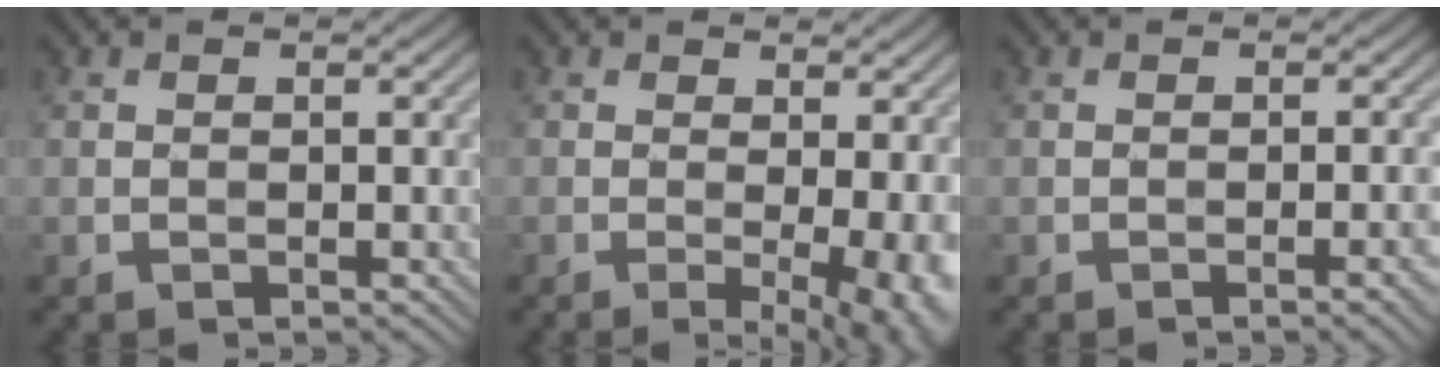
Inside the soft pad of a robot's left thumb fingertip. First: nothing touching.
{"total": 7.7, "force": [-1.0, 2.3, 7.2], "torque": [-0.079, -0.003, -0.005]}
{"total": 2.1, "force": [-0.8, 0.3, 1.9], "torque": [-0.024, 0.005, -0.014]}